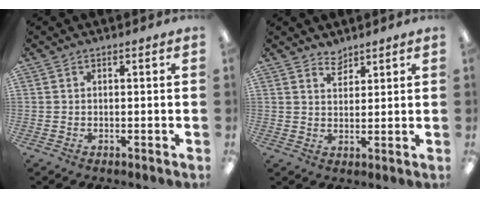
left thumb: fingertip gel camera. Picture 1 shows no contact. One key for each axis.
{"total": 3.3, "fx": 3.0, "fy": 1.4, "fz": 0.5, "tx": 0.000, "ty": -0.020, "tz": 0.054}